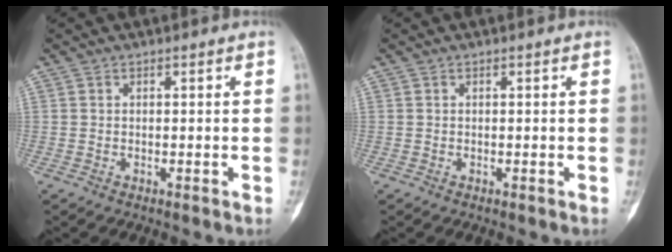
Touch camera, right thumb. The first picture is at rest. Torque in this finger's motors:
{"motor_torque": [0.00, 0.00, 0.01, 0.00, 0.00]}